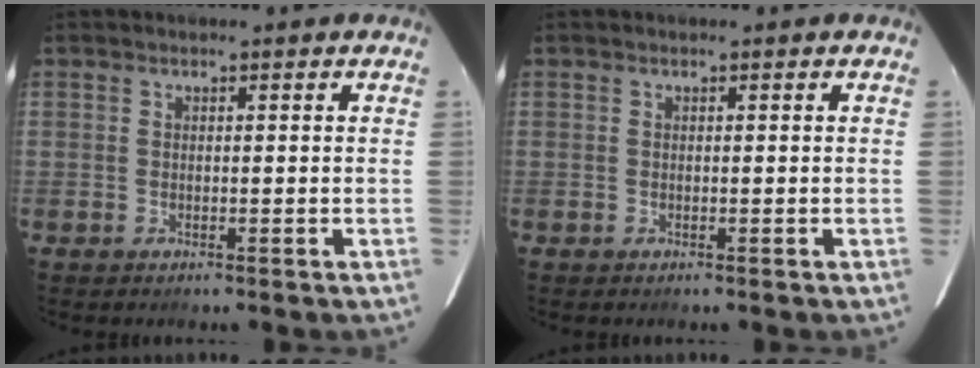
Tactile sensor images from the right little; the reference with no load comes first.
{"total": 0.0}